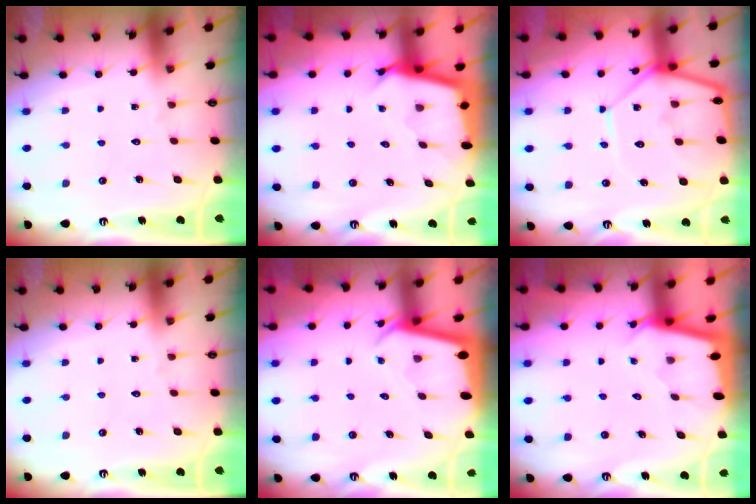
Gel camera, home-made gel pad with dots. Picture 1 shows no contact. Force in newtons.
{"total": 2.6, "press": 2.6, "slide": 0.2}
{"total": 11.7, "press": 11.6, "slide": 1.0}
{"total": 0.0}
{"total": 2.2, "press": 2.2, "slide": 0.2}
{"total": 2.0, "press": 2.0, "slide": 0.2}